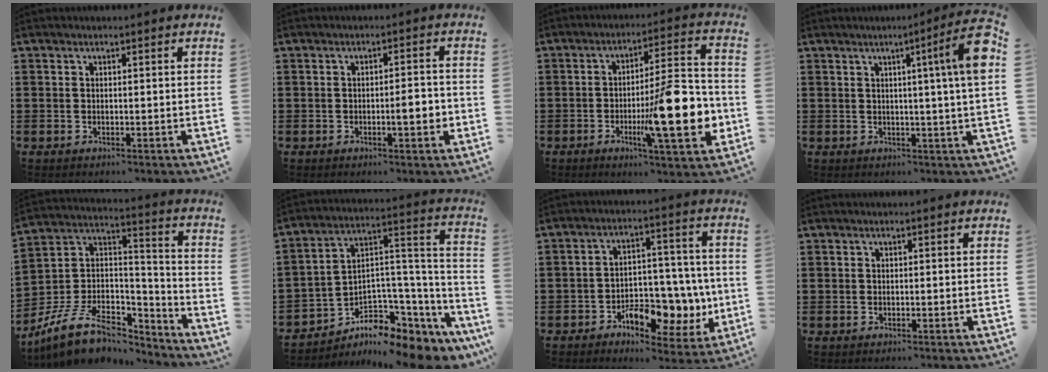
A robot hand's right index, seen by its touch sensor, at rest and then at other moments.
{"total": 3.7, "force": [-0.9, 0.9, 3.5], "torque": [-0.050, -0.001, -0.018]}
{"total": 15.5, "force": [-4.3, 3.4, 14.5], "torque": [-0.211, -0.006, -0.071]}
{"total": 8.0, "force": [2.0, -0.8, 7.7], "torque": [-0.119, -0.016, 0.026]}
{"total": 11.1, "force": [-7.5, 5.4, 6.3], "torque": [-0.131, 0.023, -0.138]}
{"total": 4.7, "force": [-3.1, 2.8, 2.3], "torque": [-0.053, -0.029, -0.055]}
{"total": 8.5, "force": [-2.9, 5.7, 5.6], "torque": [-0.074, 0.013, -0.049]}
{"total": 0.0}